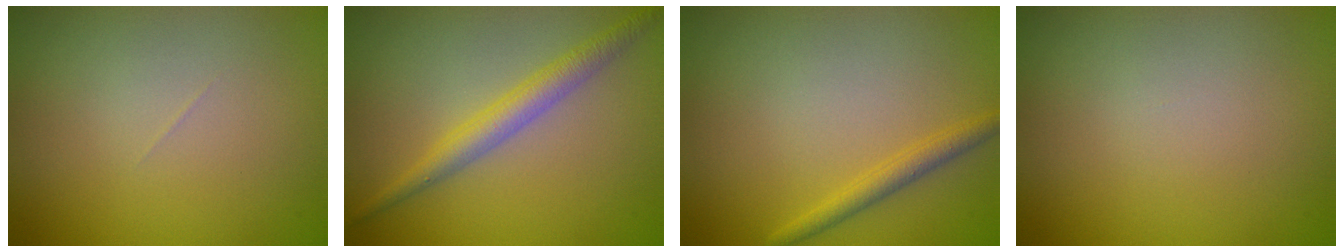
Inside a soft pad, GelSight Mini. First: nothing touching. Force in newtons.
{"total": 2.8, "press": 2.8, "slide": 0.1}
{"total": 1.8, "press": 1.8, "slide": 0.1}
{"total": 0.0}